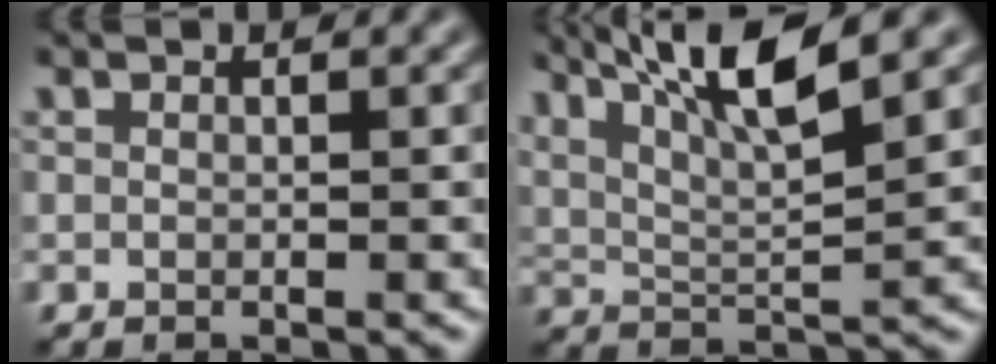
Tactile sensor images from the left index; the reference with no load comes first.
{"total": 8.4, "force": [5.0, 1.7, 6.5], "torque": [-0.116, 0.013, 0.093]}